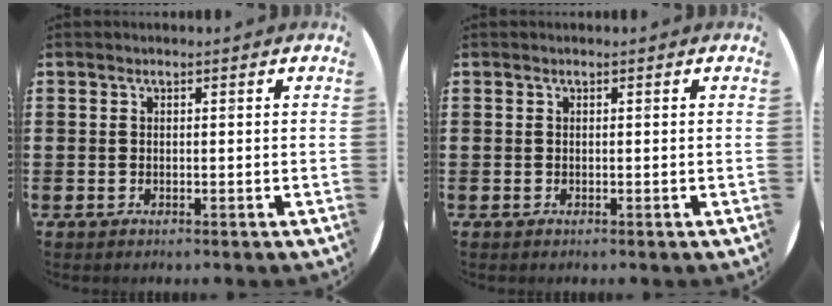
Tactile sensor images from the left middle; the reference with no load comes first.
{"total": 0.0}